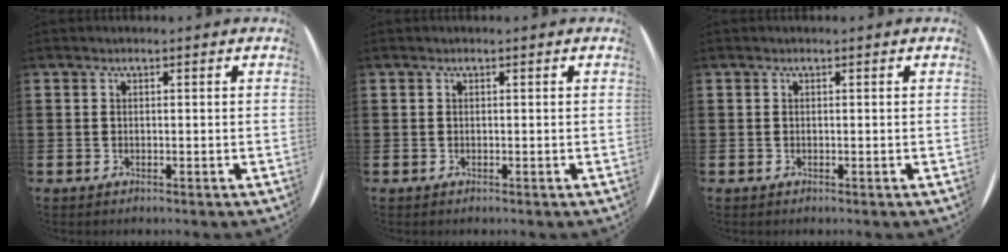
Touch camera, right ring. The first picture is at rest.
{"total": 0.0}
{"total": 0.0}